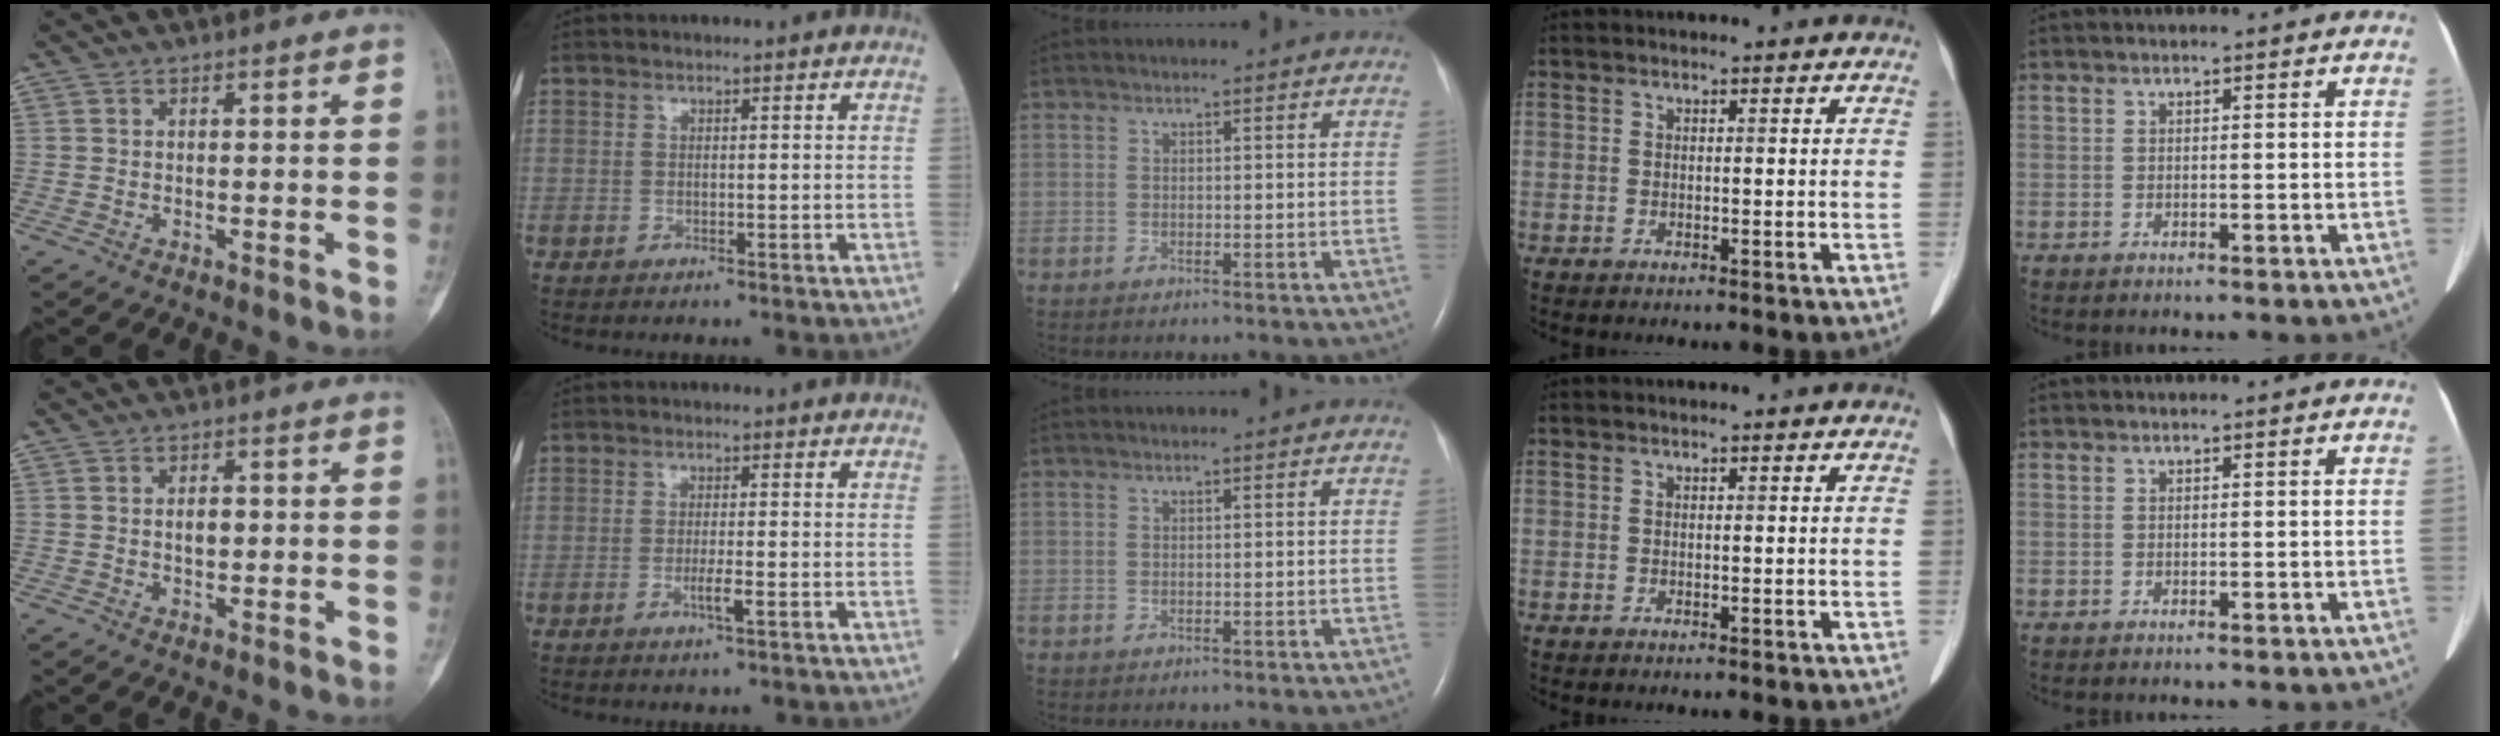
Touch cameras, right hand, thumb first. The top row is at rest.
{"thumb": {"total": 2.2, "force": [0.1, 1.3, 1.8], "torque": [-0.020, 0.001, 0.001]}, "index": {"total": 2.3, "force": [-0.9, -0.1, 2.1], "torque": [-0.040, -0.002, -0.014]}}